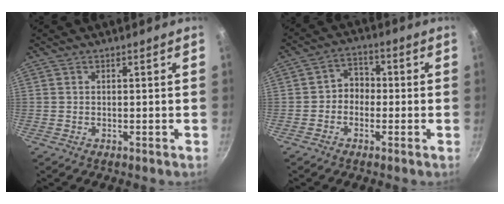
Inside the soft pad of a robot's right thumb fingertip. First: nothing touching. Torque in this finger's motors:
{"motor_torque": [-0.38, -0.04, 0.48, 0.04, 0.08]}